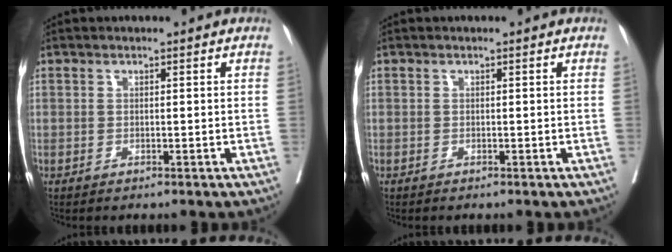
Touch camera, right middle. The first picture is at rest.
{"total": 0.0}